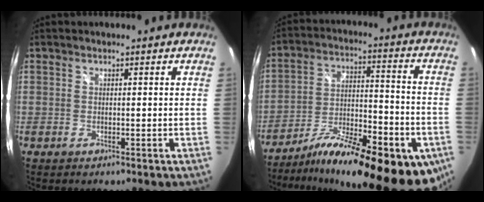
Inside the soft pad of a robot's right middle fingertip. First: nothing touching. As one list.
[{"total": 24.7, "force": [-16.1, 7.6, 17.2], "torque": [-0.272, -0.026, -0.240]}]